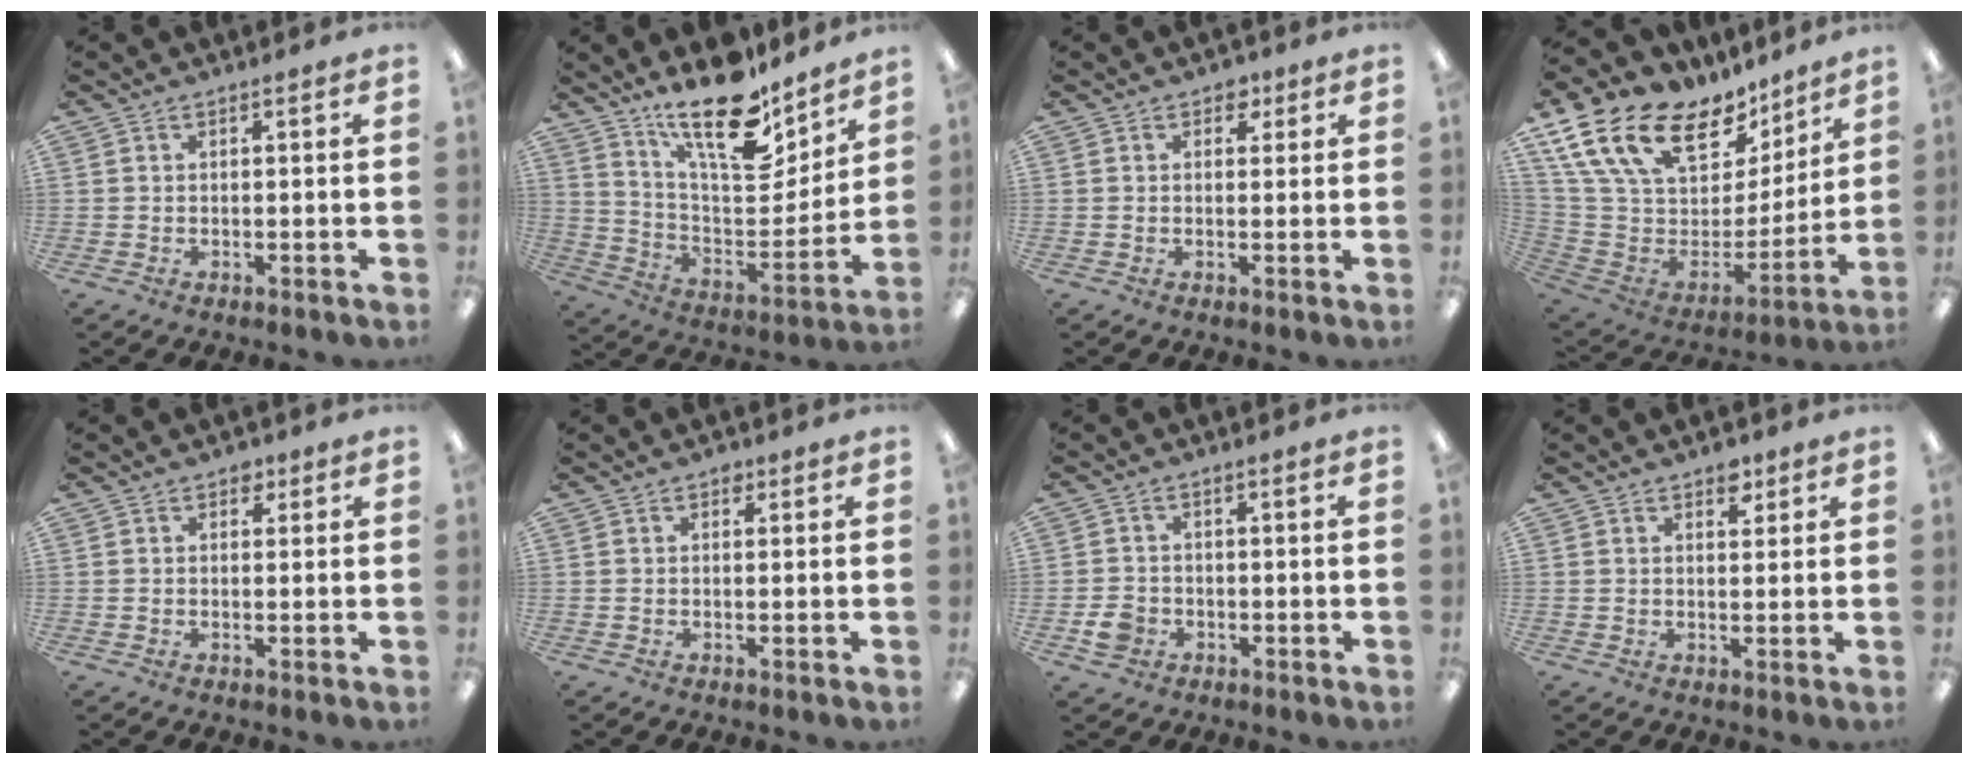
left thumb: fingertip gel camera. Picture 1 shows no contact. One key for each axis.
{"total": 20.2, "fx": 15.3, "fy": 7.0, "fz": 11.1, "tx": -0.182, "ty": -0.111, "tz": 0.265}
{"total": 2.7, "fx": 1.4, "fy": 2.1, "fz": 1.1, "tx": 0.000, "ty": -0.004, "tz": 0.020}
{"total": 23.0, "fx": 14.7, "fy": 12.5, "fz": 12.5, "tx": -0.232, "ty": -0.093, "tz": 0.280}
{"total": 2.2, "fx": 1.1, "fy": 1.6, "fz": 1.0, "tx": -0.004, "ty": -0.001, "tz": 0.016}
{"total": 1.3, "fx": 0.7, "fy": 1.0, "fz": 0.6, "tx": -0.005, "ty": 0.000, "tz": 0.010}
{"total": 3.8, "fx": -1.4, "fy": 3.2, "fz": 1.6, "tx": -0.031, "ty": 0.004, "tz": -0.026}
{"total": 3.6, "fx": 2.4, "fy": 2.1, "fz": 1.7, "tx": -0.005, "ty": -0.009, "tz": 0.037}